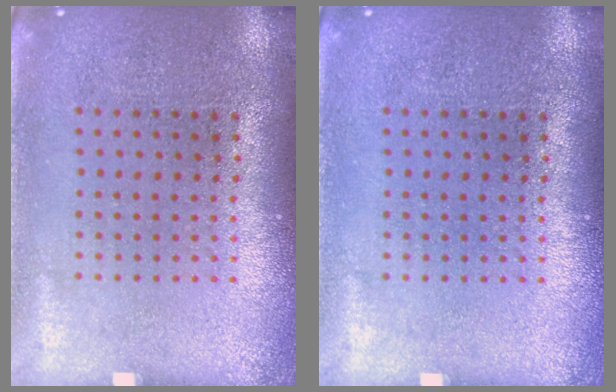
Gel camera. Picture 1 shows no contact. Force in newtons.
{"total": 0.0}